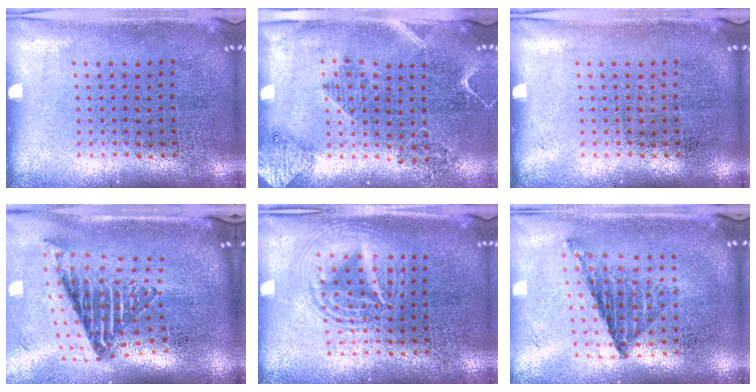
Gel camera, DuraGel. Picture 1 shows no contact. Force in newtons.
{"total": 1.9, "press": 1.7, "slide": 0.9}
{"total": 0.0}
{"total": 2.3, "press": 1.5, "slide": 1.7}
{"total": 2.8, "press": 2.8, "slide": 0.3}
{"total": 0.8, "press": 0.8, "slide": 0.1}